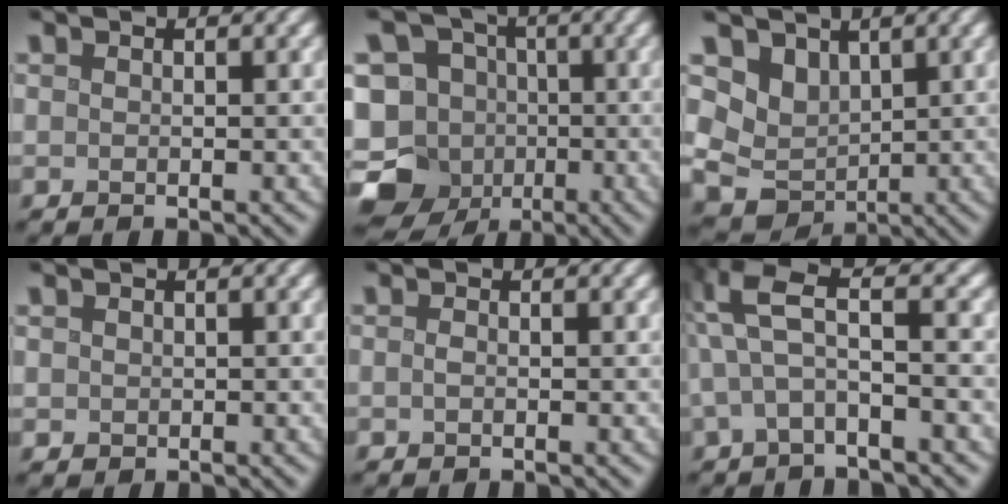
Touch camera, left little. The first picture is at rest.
{"total": 11.6, "force": [-5.2, 9.8, 3.4], "torque": [-0.070, -0.009, -0.092]}
{"total": 3.7, "force": [1.7, 3.0, 1.5], "torque": [-0.031, -0.011, 0.027]}
{"total": 0.7, "force": [0.0, 0.7, 0.2], "torque": [0.000, -0.002, -0.001]}
{"total": 0.6, "force": [-0.3, 0.3, 0.5], "torque": [-0.013, -0.001, -0.006]}
{"total": 5.5, "force": [0.8, 1.4, 5.2], "torque": [-0.110, 0.013, 0.006]}